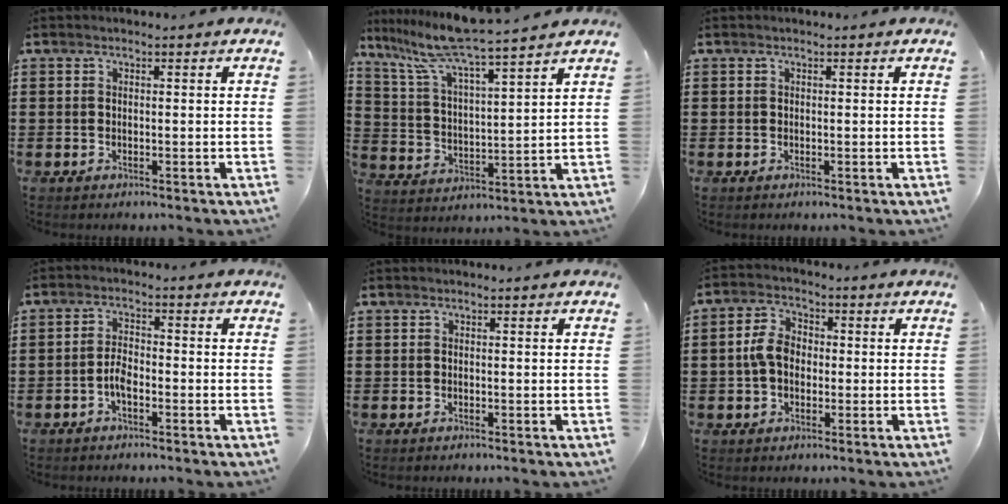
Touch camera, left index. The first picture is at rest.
{"total": 8.5, "force": [7.6, -0.5, 3.8], "torque": [-0.107, -0.049, 0.126]}
{"total": 0.0}
{"total": 3.2, "force": [-1.3, 1.2, 2.7], "torque": [-0.063, -0.001, -0.027]}
{"total": 0.0}
{"total": 5.4, "force": [-0.2, 3.8, 3.8], "torque": [-0.094, 0.008, -0.009]}